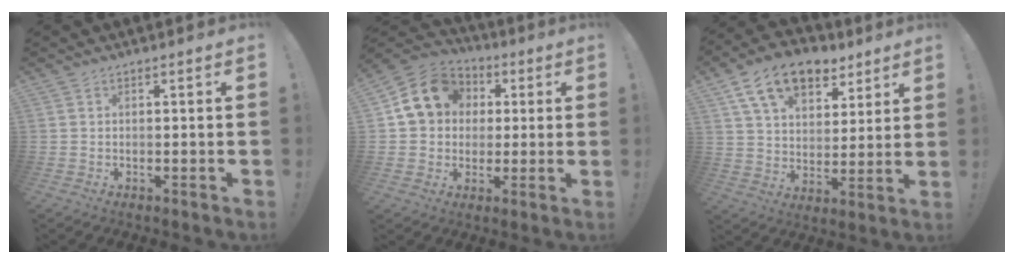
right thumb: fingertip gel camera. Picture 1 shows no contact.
{"total": 14.6, "force": [3.8, 12.4, 6.6], "torque": [-0.085, 0.000, 0.079]}
{"total": 16.2, "force": [9.6, 9.7, 8.8], "torque": [-0.142, -0.048, 0.178]}